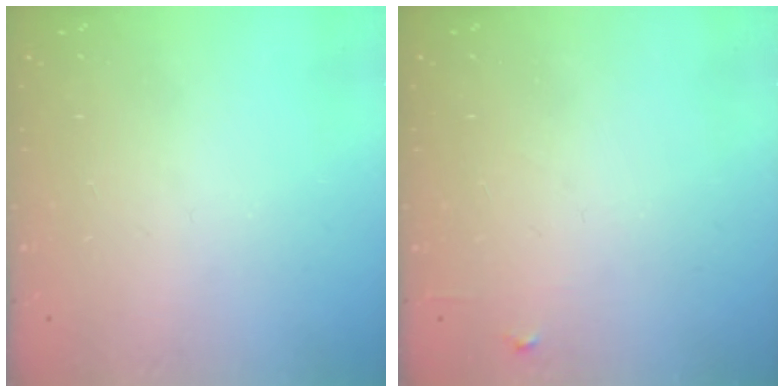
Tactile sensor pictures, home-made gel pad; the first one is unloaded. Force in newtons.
{"total": 4.8, "press": 4.8, "slide": 0.7}